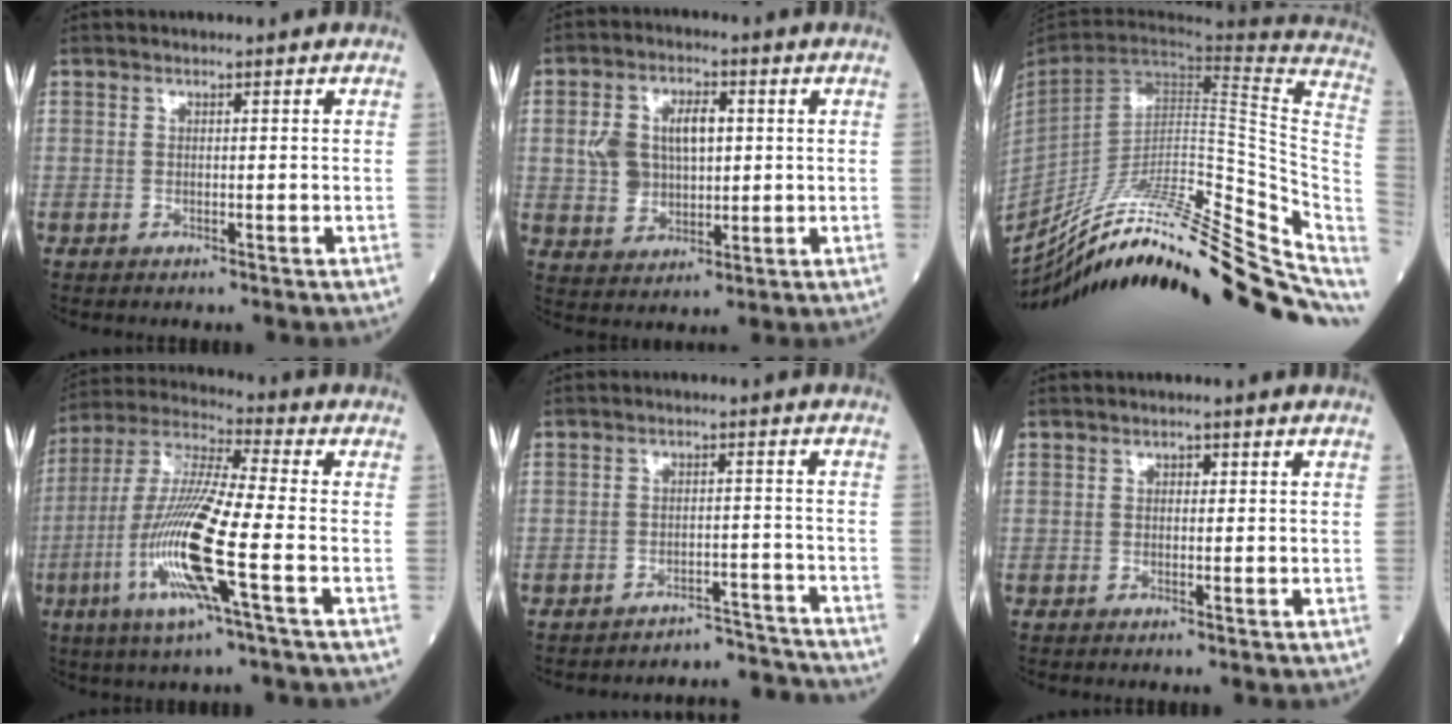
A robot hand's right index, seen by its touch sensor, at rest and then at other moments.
{"total": 8.7, "force": [1.4, 5.5, 6.6], "torque": [-0.130, 0.022, 0.037]}
{"total": 33.1, "force": [-25.3, 5.0, 20.8], "torque": [-0.221, -0.015, -0.371]}
{"total": 15.9, "force": [-4.8, 0.4, 15.2], "torque": [-0.319, -0.014, -0.100]}
{"total": 7.0, "force": [-6.6, -0.5, -2.3], "torque": [0.039, 0.021, -0.093]}
{"total": 0.7, "force": [0.2, 0.5, 0.5], "torque": [-0.005, 0.002, 0.000]}